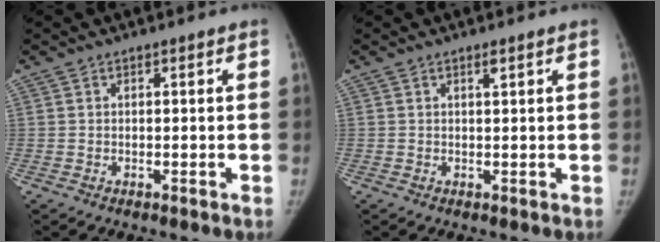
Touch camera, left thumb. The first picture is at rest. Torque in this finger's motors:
{"motor_torque": [0.24, 0.05, 0.16, -0.37, 0.08]}